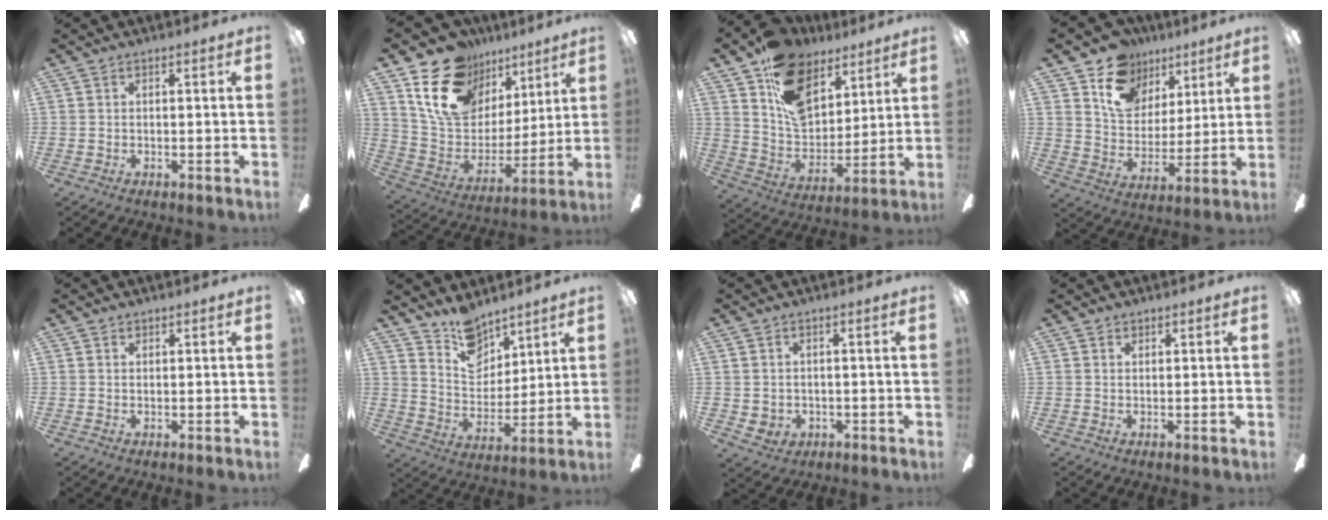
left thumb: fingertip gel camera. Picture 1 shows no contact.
{"total": 19.1, "force": [11.6, 12.8, 8.2], "torque": [-0.154, -0.054, 0.219]}
{"total": 17.7, "force": [10.4, 11.2, 8.9], "torque": [-0.151, -0.053, 0.198]}
{"total": 14.0, "force": [8.7, 10.0, 4.6], "torque": [-0.089, -0.049, 0.167]}
{"total": 0.8, "force": [0.7, 0.4, 0.1], "torque": [-0.003, 0.001, 0.013]}
{"total": 12.5, "force": [10.0, 6.5, 3.5], "torque": [-0.061, -0.063, 0.194]}
{"total": 2.1, "force": [0.5, 1.9, 0.6], "torque": [-0.015, -0.001, 0.009]}
{"total": 1.0, "force": [0.9, 0.5, 0.1], "torque": [0.006, -0.003, 0.015]}